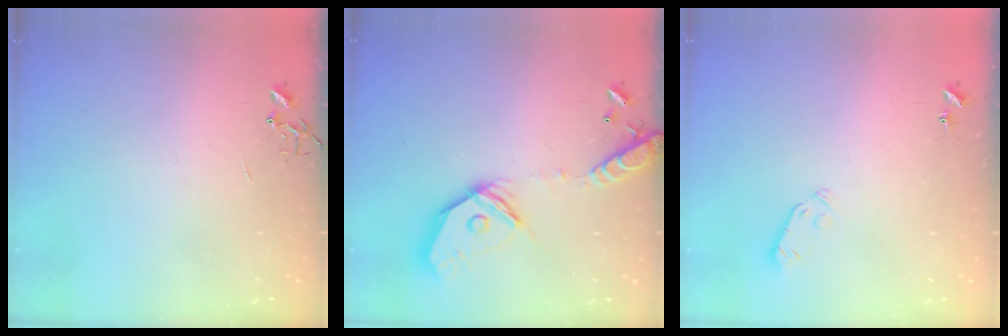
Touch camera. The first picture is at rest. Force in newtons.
{"total": 18.4, "press": 18.2, "slide": 3.1}
{"total": 3.7, "press": 3.6, "slide": 0.9}